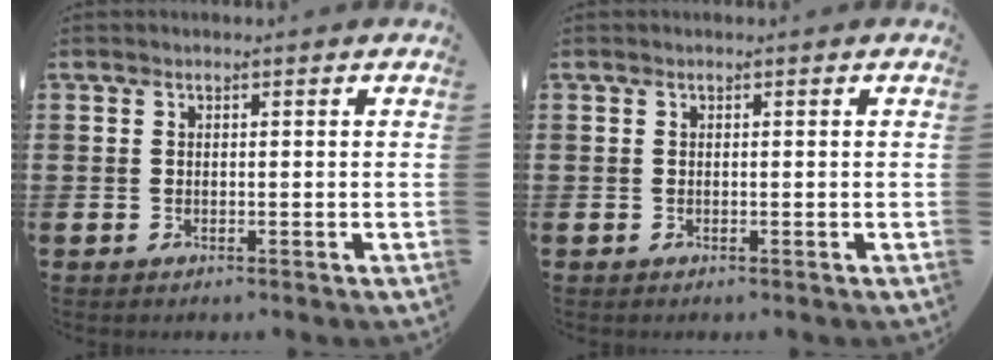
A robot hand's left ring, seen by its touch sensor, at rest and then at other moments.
{"total": 0.0}